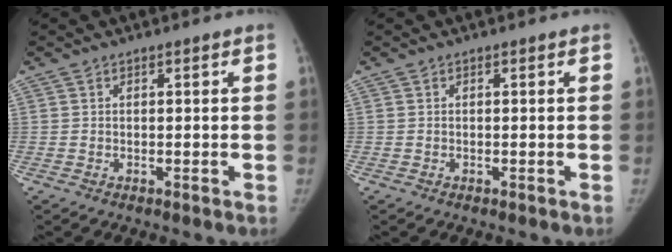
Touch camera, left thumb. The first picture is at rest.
{"total": 0.0}